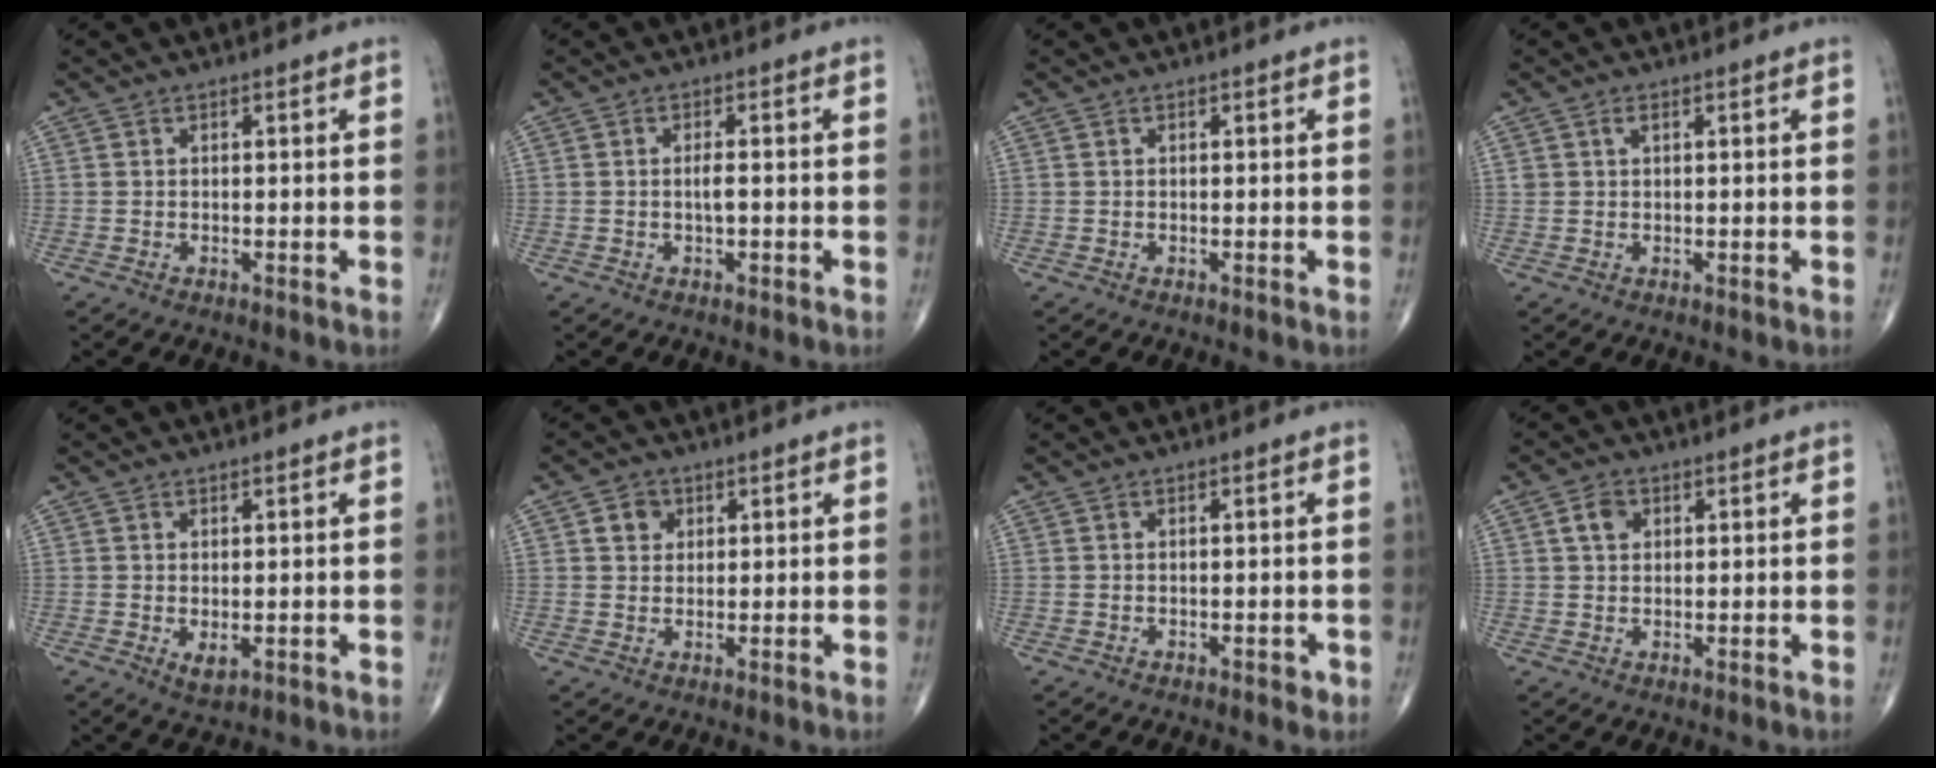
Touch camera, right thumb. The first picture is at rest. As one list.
[{"total": 1.9, "force": [-0.3, 0.5, 1.8], "torque": [-0.032, 0.001, -0.006]}, {"total": 0.0}, {"total": 1.1, "force": [0.5, 0.6, 0.7], "torque": [-0.013, 0.004, 0.009]}, {"total": 2.5, "force": [-0.3, 1.2, 2.1], "torque": [-0.030, -0.006, 0.001]}, {"total": 3.3, "force": [1.2, 2.8, 1.3], "torque": [-0.005, -0.004, 0.018]}, {"total": 1.2, "force": [-0.5, 0.6, 0.9], "torque": [-0.010, 0.000, -0.007]}, {"total": 3.3, "force": [1.1, 2.4, 1.9], "torque": [-0.027, 0.002, 0.020]}]